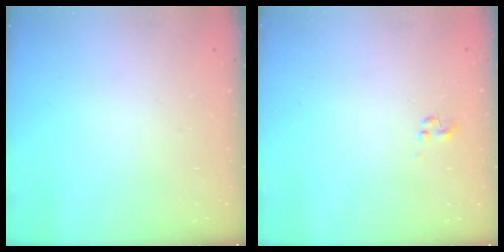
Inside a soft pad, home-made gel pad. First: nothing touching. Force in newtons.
{"total": 0.0}